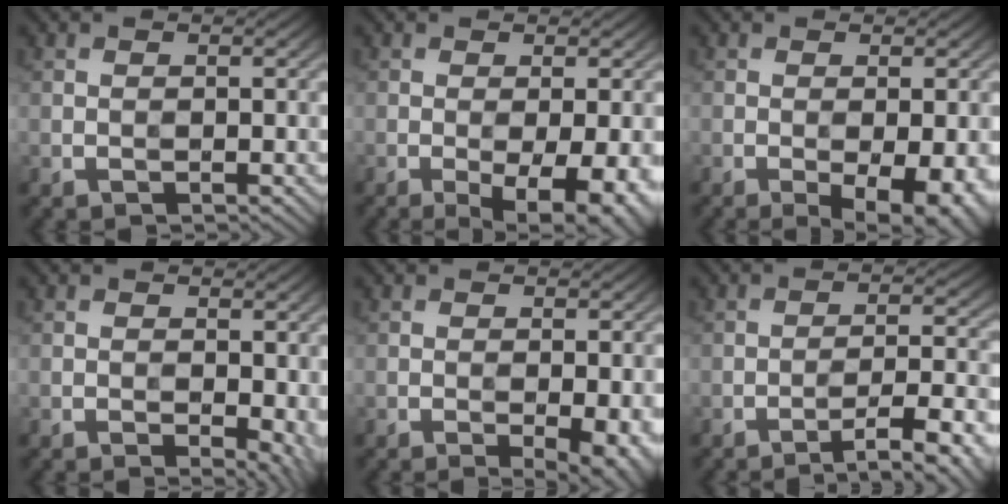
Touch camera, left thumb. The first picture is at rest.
{"total": 6.7, "force": [-2.4, 2.0, 5.9], "torque": [-0.091, -0.012, -0.027]}
{"total": 6.0, "force": [-2.2, 1.9, 5.2], "torque": [-0.076, -0.012, -0.024]}
{"total": 3.7, "force": [-0.4, 2.0, 3.2], "torque": [-0.033, -0.006, -0.003]}
{"total": 3.7, "force": [-1.2, 1.0, 3.4], "torque": [-0.051, -0.007, -0.012]}
{"total": 8.7, "force": [-5.6, 1.6, 6.6], "torque": [-0.103, 0.012, -0.078]}